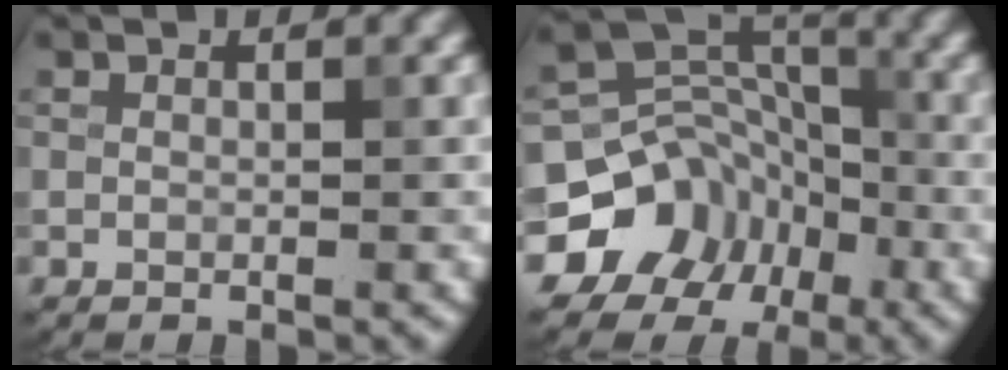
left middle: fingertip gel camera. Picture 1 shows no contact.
{"total": 11.7, "force": [-5.5, 9.8, 3.2], "torque": [-0.063, -0.010, -0.110]}